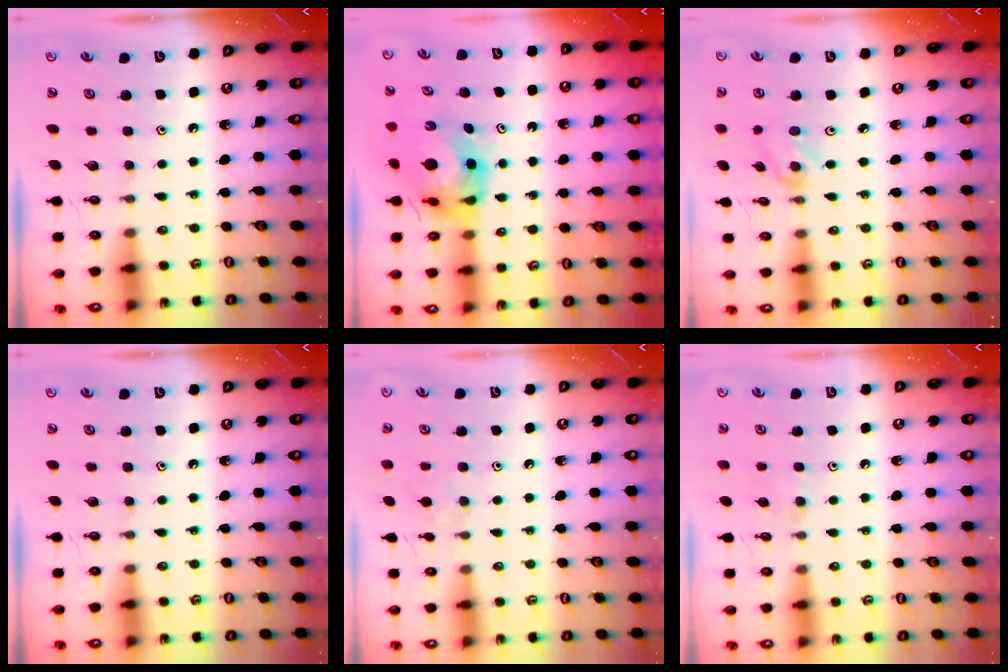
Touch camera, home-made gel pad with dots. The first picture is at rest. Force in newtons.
{"total": 7.6, "press": 7.6, "slide": 0.6}
{"total": 2.0, "press": 1.9, "slide": 0.3}
{"total": 0.0}
{"total": 3.3, "press": 3.3, "slide": 0.7}
{"total": 3.7, "press": 3.7, "slide": 0.6}